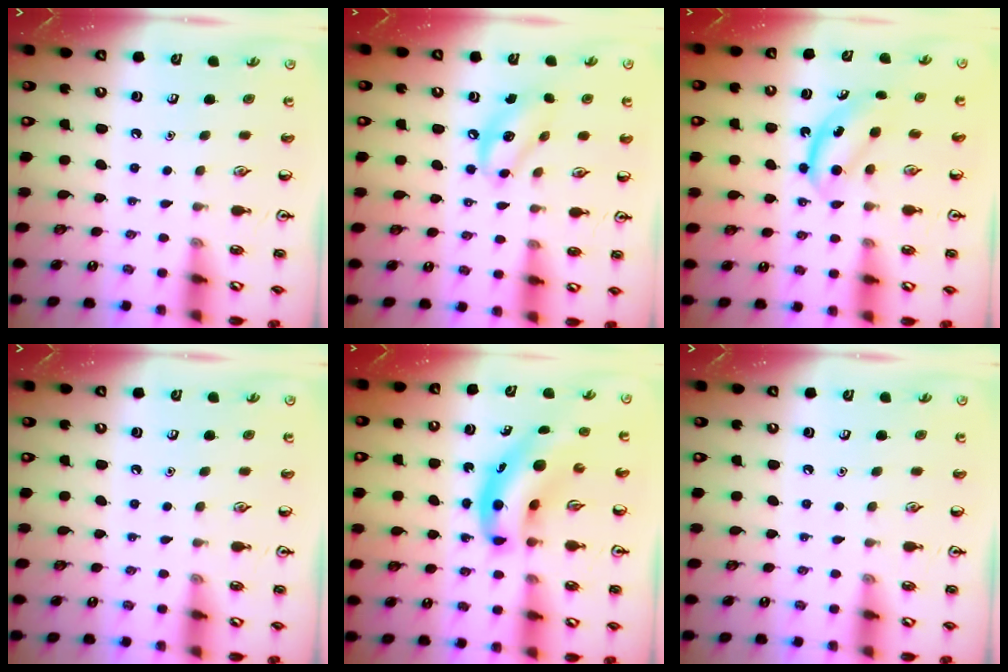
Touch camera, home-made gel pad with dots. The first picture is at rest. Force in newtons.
{"total": 9.0, "press": 8.8, "slide": 1.9}
{"total": 5.4, "press": 5.4, "slide": 0.8}
{"total": 0.0}
{"total": 9.8, "press": 9.4, "slide": 2.8}
{"total": 0.0}